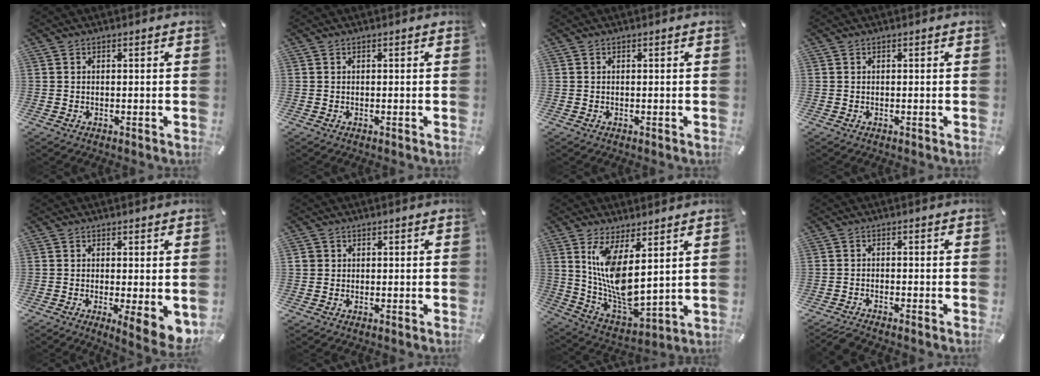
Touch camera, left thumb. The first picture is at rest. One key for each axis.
{"total": 0.0}
{"total": 0.0}
{"total": 0.0}
{"total": 6.6, "fx": -1.2, "fy": 1.3, "fz": 6.4, "tx": -0.084, "ty": -0.013, "tz": -0.010}
{"total": 1.3, "fx": 0.0, "fy": 1.2, "fz": 0.2, "tx": -0.003, "ty": 0.006, "tz": -0.002}
{"total": 12.2, "fx": 5.4, "fy": 4.9, "fz": 9.8, "tx": -0.205, "ty": -0.059, "tz": 0.100}
{"total": 2.4, "fx": -2.1, "fy": 0.2, "fz": 1.1, "tx": -0.025, "ty": 0.006, "tz": -0.043}